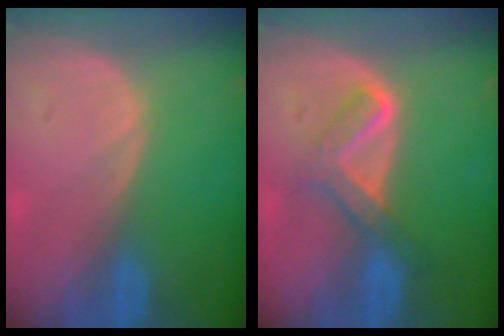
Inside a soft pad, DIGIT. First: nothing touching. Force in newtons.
{"total": 5.2, "press": 5.2, "slide": 0.1}